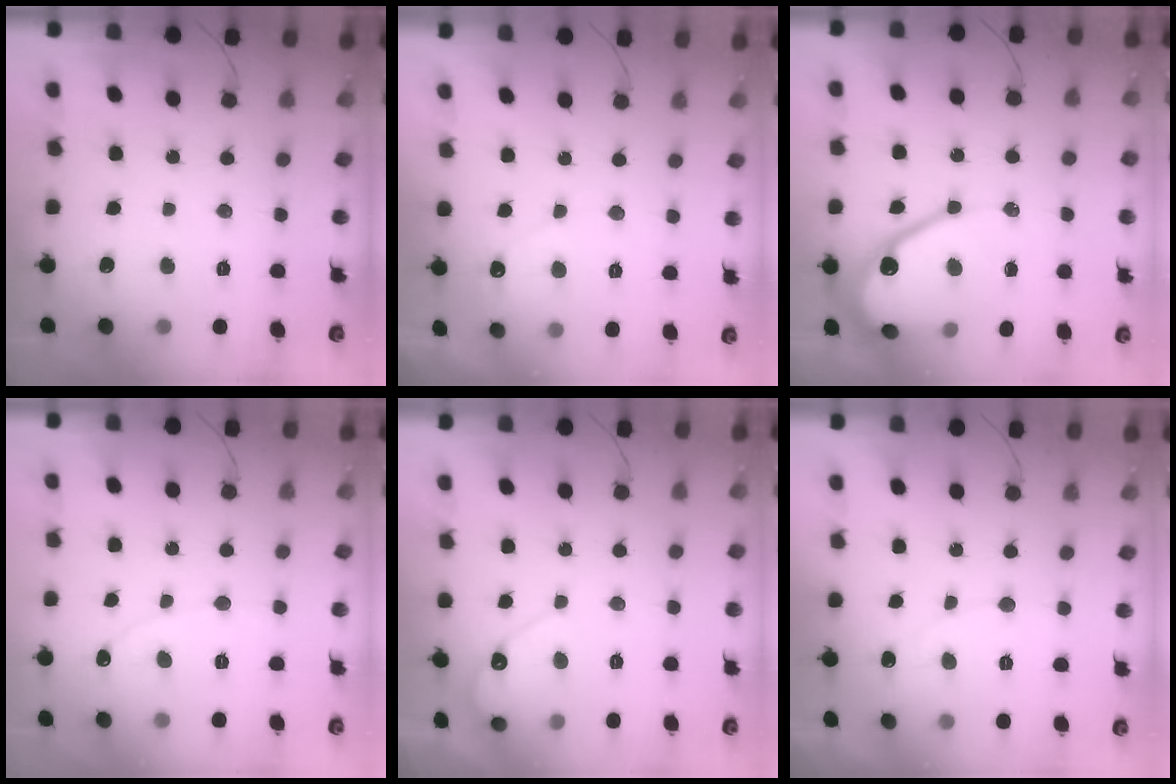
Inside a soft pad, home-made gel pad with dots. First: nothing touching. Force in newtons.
{"total": 2.5, "press": 2.5, "slide": 0.1}
{"total": 14.7, "press": 14.7, "slide": 0.9}
{"total": 2.3, "press": 2.3, "slide": 0.2}
{"total": 4.7, "press": 4.7, "slide": 0.3}
{"total": 3.8, "press": 3.8, "slide": 0.3}